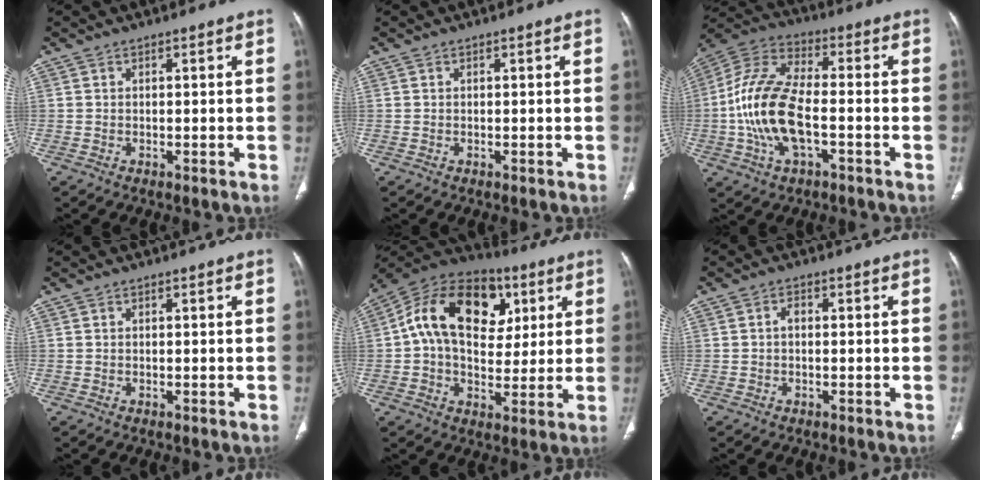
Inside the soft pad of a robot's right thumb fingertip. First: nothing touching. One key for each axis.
{"total": 0.0}
{"total": 15.6, "fx": -3.1, "fy": 7.3, "fz": 13.5, "tx": -0.283, "ty": 0.029, "tz": -0.061}
{"total": 0.0}
{"total": 20.7, "fx": 5.3, "fy": 13.9, "fz": 14.4, "tx": -0.218, "ty": 0.012, "tz": 0.076}
{"total": 1.4, "fx": -0.1, "fy": 0.9, "fz": 1.0, "tx": -0.013, "ty": 0.004, "tz": -0.005}